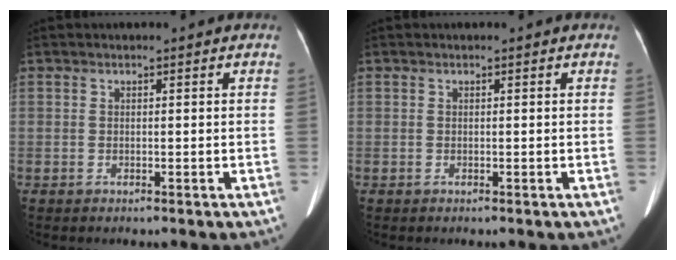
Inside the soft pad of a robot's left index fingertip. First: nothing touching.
{"total": 0.0}